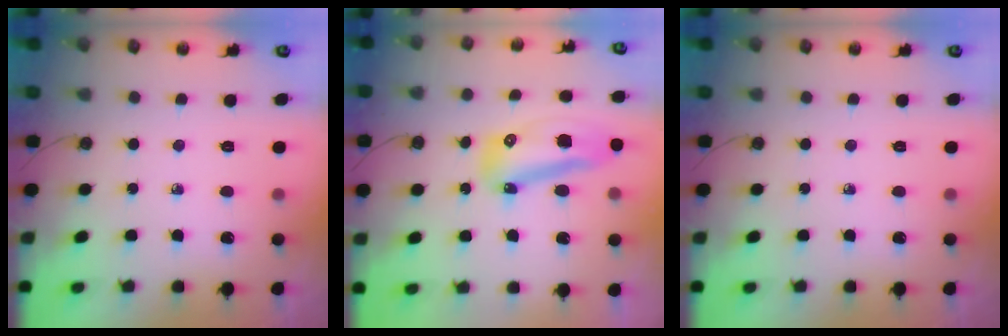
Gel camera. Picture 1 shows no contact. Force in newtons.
{"total": 12.1, "press": 12.0, "slide": 1.3}
{"total": 0.0}